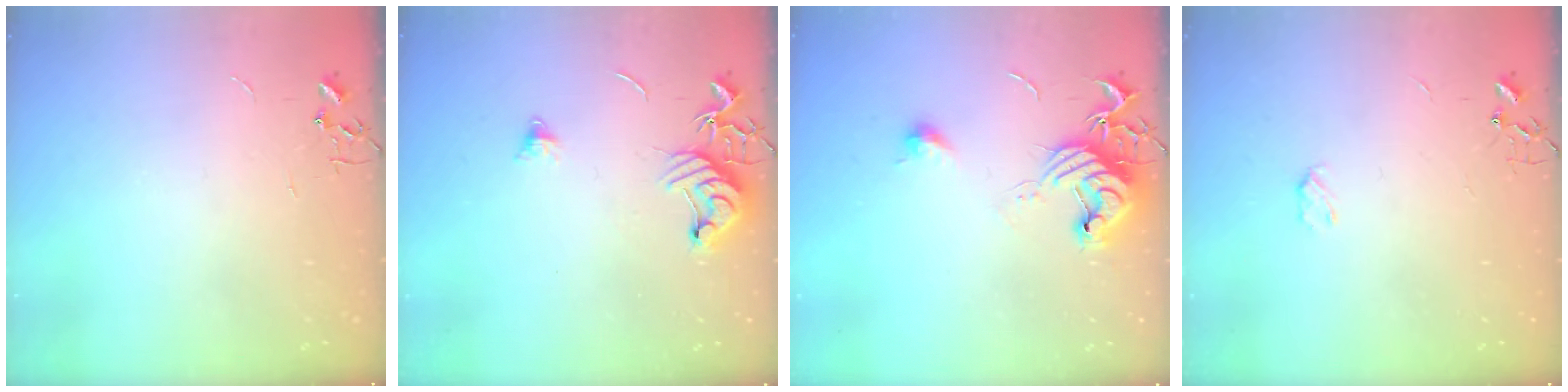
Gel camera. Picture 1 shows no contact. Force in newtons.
{"total": 9.6, "press": 9.6, "slide": 0.9}
{"total": 13.7, "press": 13.7, "slide": 0.9}
{"total": 3.1, "press": 3.1, "slide": 0.5}